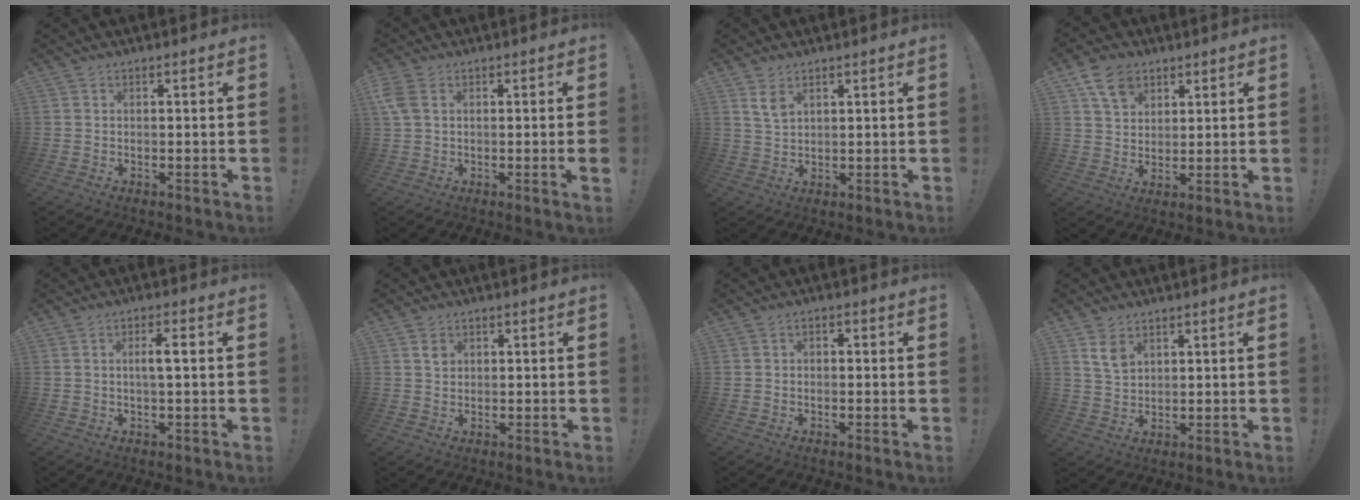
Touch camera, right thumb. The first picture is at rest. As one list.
[{"total": 3.7, "force": [1.5, 1.4, 3.1], "torque": [-0.058, -0.004, 0.029]}, {"total": 4.6, "force": [2.7, 2.7, 2.7], "torque": [-0.033, -0.016, 0.047]}, {"total": 9.4, "force": [5.5, 6.6, 3.6], "torque": [-0.054, -0.020, 0.107]}, {"total": 4.2, "force": [0.4, 0.8, 4.1], "torque": [-0.063, 0.000, -0.001]}, {"total": 1.9, "force": [0.9, 1.5, 0.7], "torque": [0.009, -0.007, 0.010]}, {"total": 1.6, "force": [-1.0, 1.0, 0.8], "torque": [-0.010, 0.006, -0.018]}, {"total": 5.8, "force": [3.2, 3.9, 3.0], "torque": [-0.043, -0.013, 0.060]}]